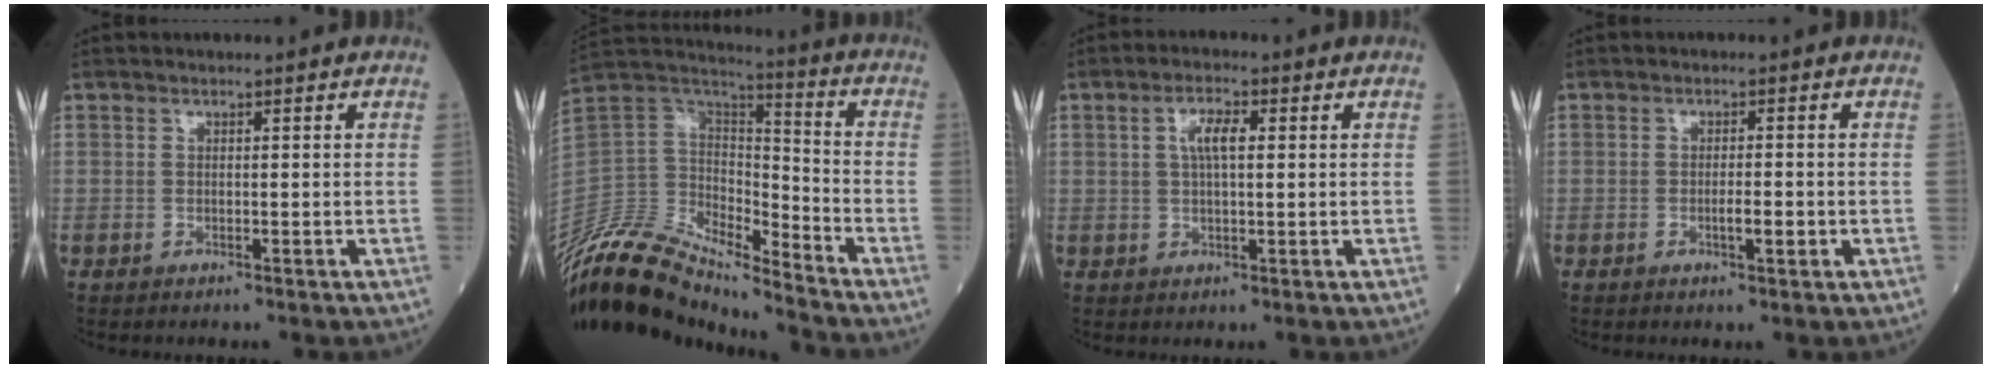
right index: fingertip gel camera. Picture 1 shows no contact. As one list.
[{"total": 18.9, "force": [-17.6, 3.5, 5.9], "torque": [-0.119, 0.045, -0.326]}, {"total": 4.1, "force": [1.0, 1.1, 3.8], "torque": [-0.074, 0.009, 0.019]}, {"total": 2.5, "force": [-0.6, 0.3, 2.4], "torque": [-0.042, -0.001, -0.009]}]